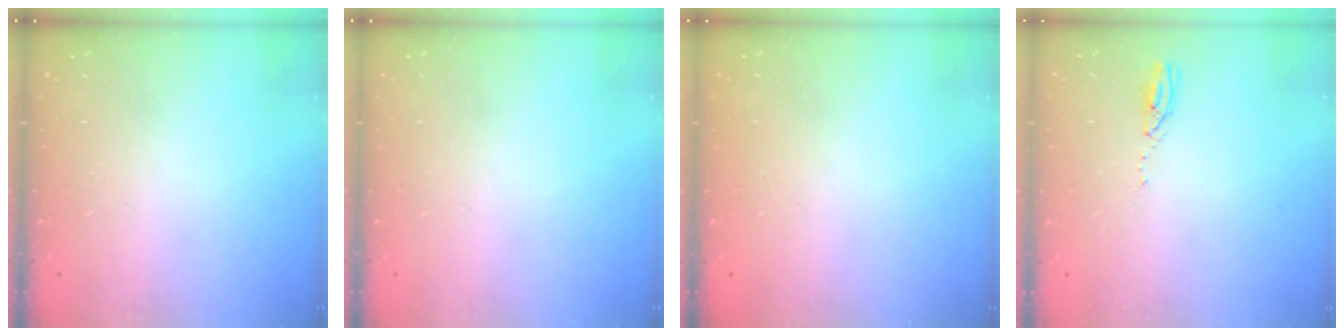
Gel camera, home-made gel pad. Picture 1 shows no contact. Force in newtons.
{"total": 0.0}
{"total": 0.9, "press": 0.0, "slide": 0.9}
{"total": 3.4, "press": 3.3, "slide": 0.3}